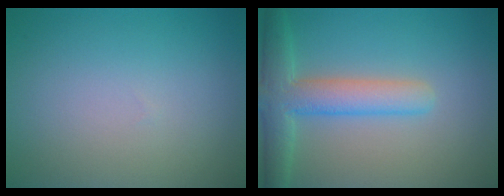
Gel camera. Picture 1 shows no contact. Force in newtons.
{"total": 5.1, "press": 5.0, "slide": 0.5}